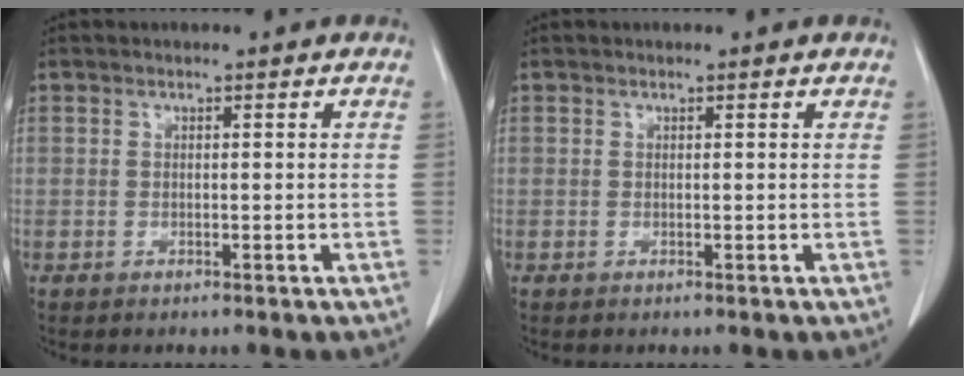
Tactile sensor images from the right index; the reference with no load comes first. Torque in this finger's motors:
{"motor_torque": [-0.16, 0.15, -0.04, -0.01]}